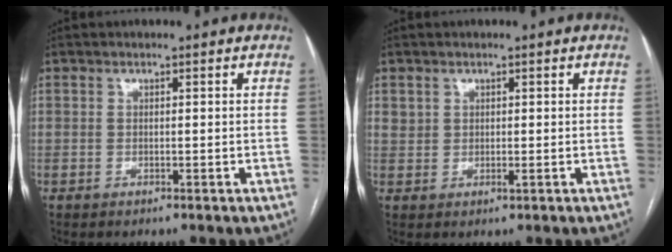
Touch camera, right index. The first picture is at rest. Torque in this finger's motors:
{"motor_torque": [-0.28, 0.27, 0.00, 0.00]}